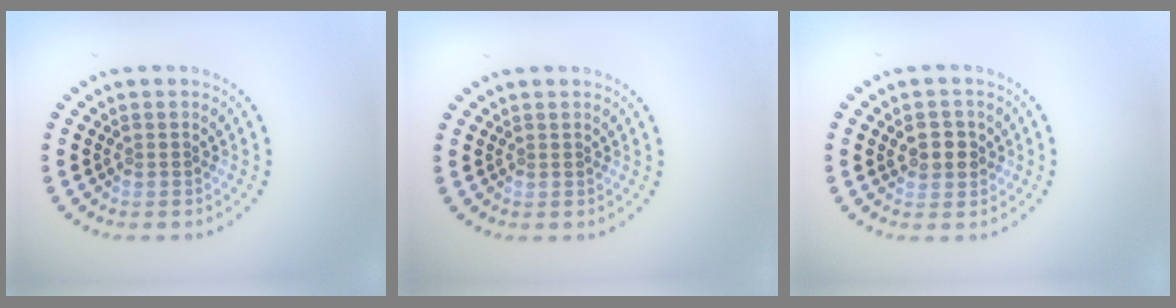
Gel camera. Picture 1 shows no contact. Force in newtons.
{"total": 0.0}
{"total": 2.4, "press": 2.4, "slide": 0.4}